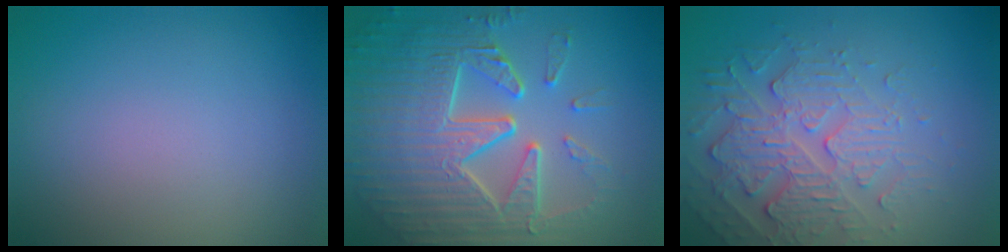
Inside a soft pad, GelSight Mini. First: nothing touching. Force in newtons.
{"total": 9.4, "press": 6.3, "slide": 6.9}
{"total": 4.7, "press": 4.2, "slide": 2.3}